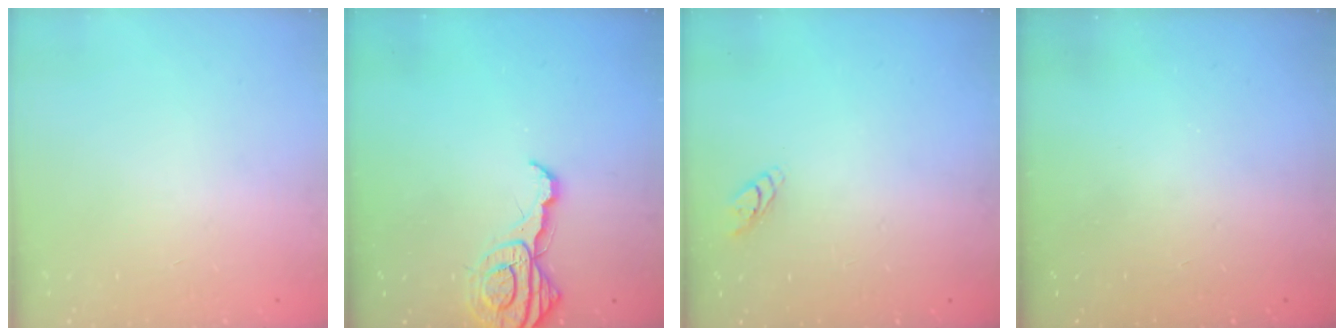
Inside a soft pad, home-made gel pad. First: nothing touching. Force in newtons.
{"total": 11.1, "press": 11.1, "slide": 1.1}
{"total": 2.8, "press": 2.8, "slide": 0.3}
{"total": 0.0}